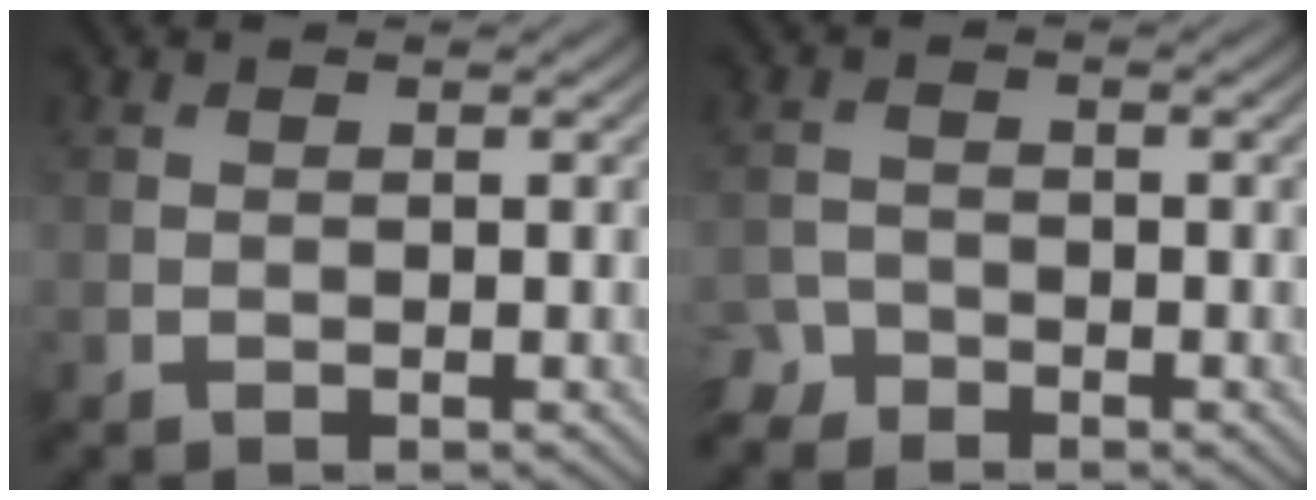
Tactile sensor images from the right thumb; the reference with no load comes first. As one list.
[{"total": 2.4, "force": [-2.0, 1.2, 0.3], "torque": [-0.006, -0.001, -0.049]}]